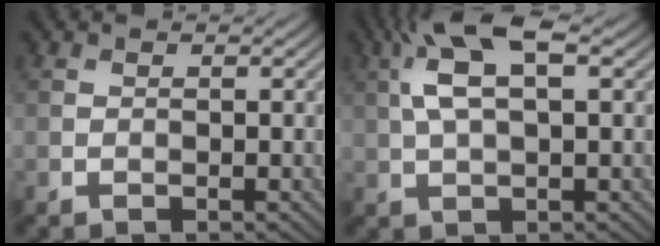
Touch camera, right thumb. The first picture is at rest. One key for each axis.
{"total": 8.4, "fx": 2.6, "fy": 3.1, "fz": 7.4, "tx": -0.160, "ty": 0.021, "tz": 0.043}